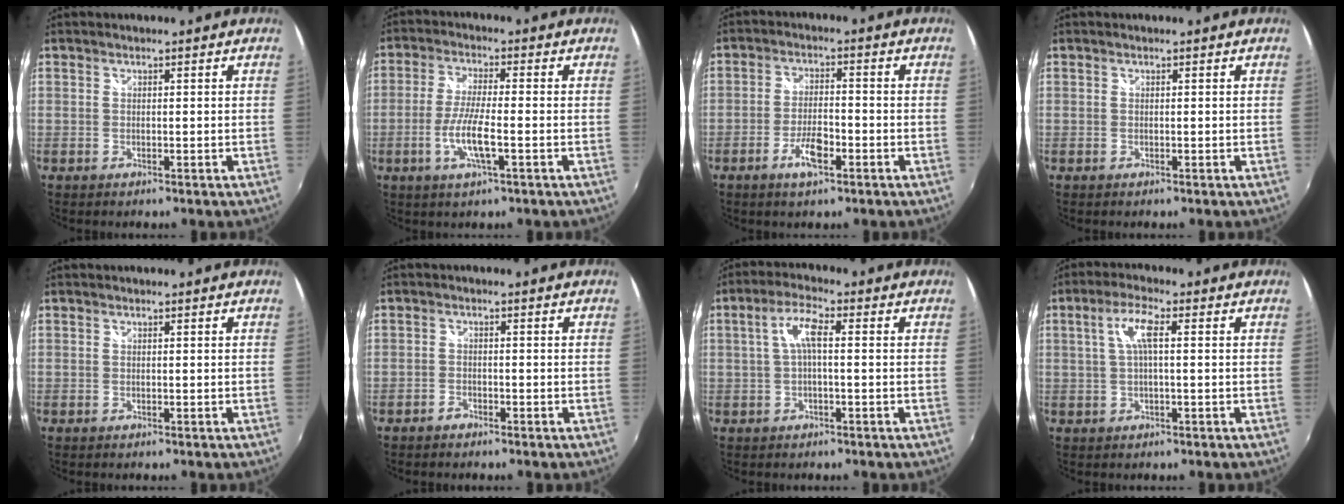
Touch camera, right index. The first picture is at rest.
{"total": 7.4, "force": [-2.5, 0.8, 6.9], "torque": [-0.141, -0.006, -0.048]}
{"total": 5.9, "force": [-3.1, 1.9, 4.6], "torque": [-0.098, -0.001, -0.056]}
{"total": 0.0}
{"total": 0.0}
{"total": 1.7, "force": [-1.5, 0.9, 0.2], "torque": [-0.010, 0.002, -0.028]}
{"total": 5.0, "force": [0.2, 1.2, 4.9], "torque": [-0.096, 0.012, 0.006]}
{"total": 5.0, "force": [0.7, 0.9, 4.9], "torque": [-0.094, 0.008, 0.015]}